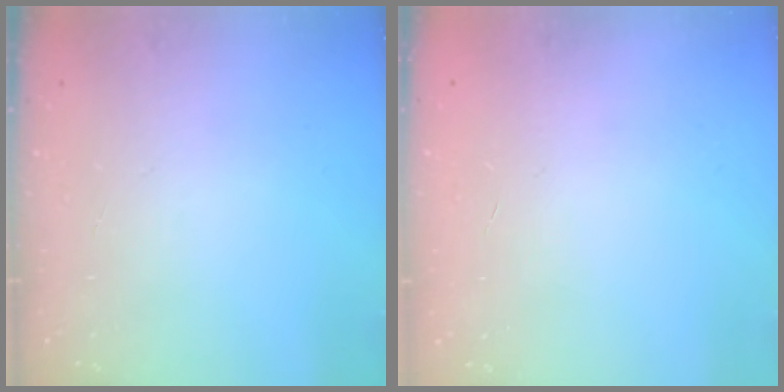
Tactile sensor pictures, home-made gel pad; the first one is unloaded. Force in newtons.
{"total": 0.6, "press": 0.6, "slide": 0.2}